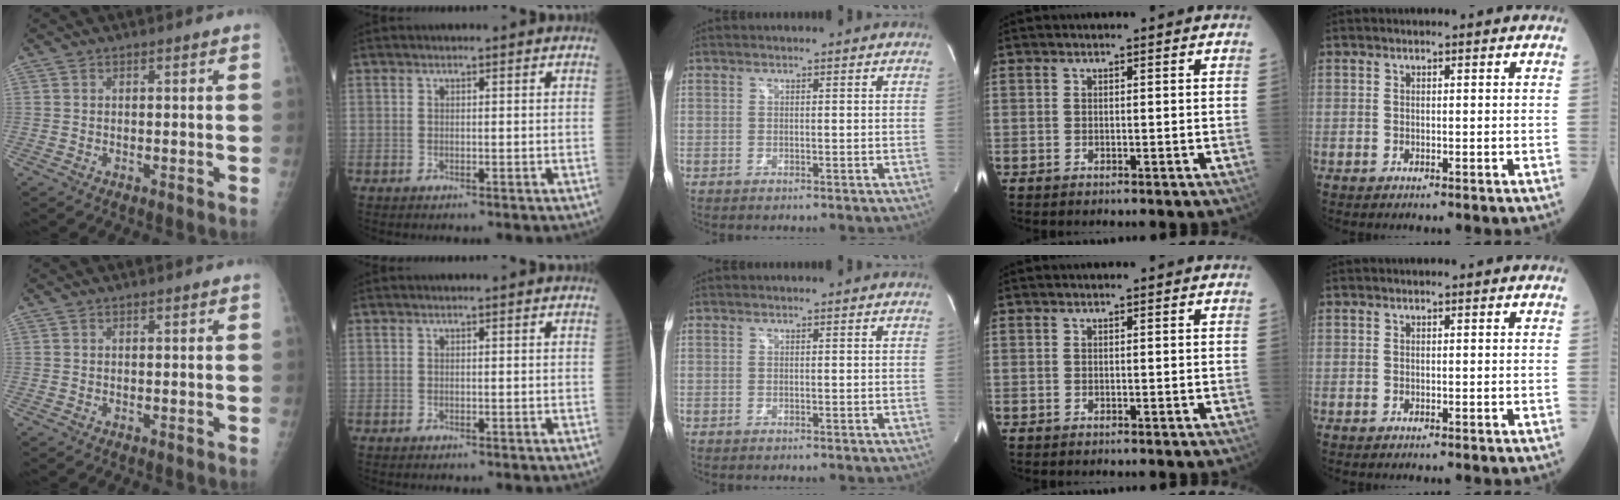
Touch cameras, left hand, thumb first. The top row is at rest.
{}